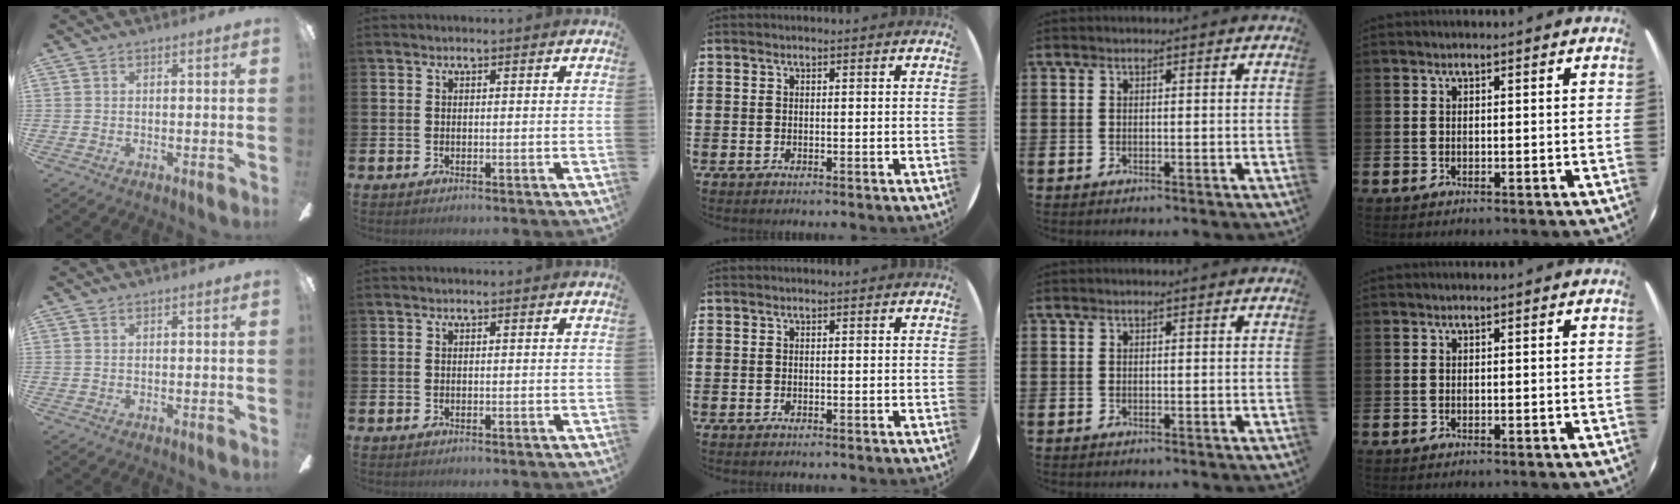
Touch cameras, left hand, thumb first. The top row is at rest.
{}